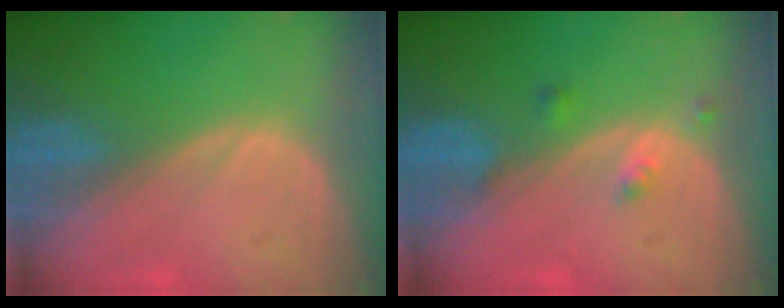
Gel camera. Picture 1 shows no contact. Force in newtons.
{"total": 2.1, "press": 2.1, "slide": 0.2}